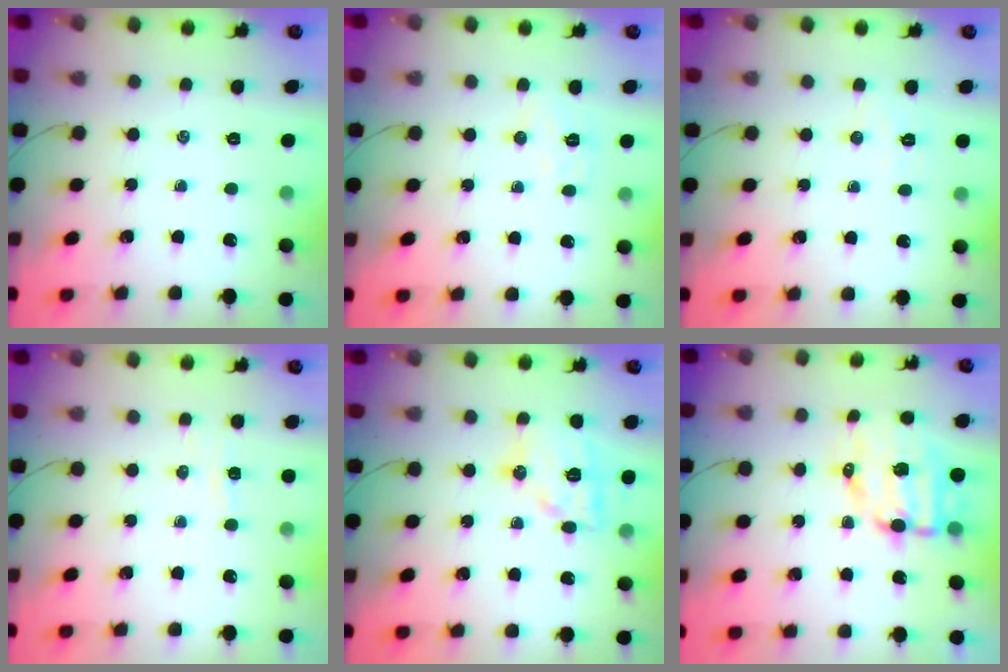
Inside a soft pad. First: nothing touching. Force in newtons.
{"total": 6.5, "press": 6.4, "slide": 1.2}
{"total": 3.9, "press": 3.8, "slide": 0.8}
{"total": 2.8, "press": 2.7, "slide": 0.7}
{"total": 12.9, "press": 12.9, "slide": 0.9}
{"total": 9.8, "press": 9.7, "slide": 1.8}